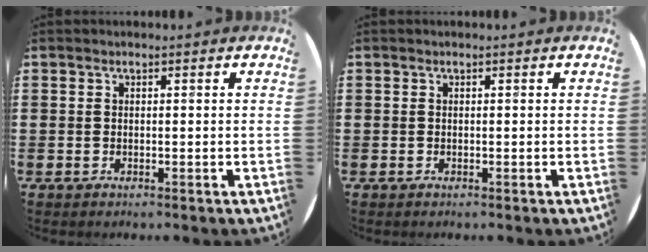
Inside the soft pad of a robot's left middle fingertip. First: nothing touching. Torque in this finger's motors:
{"motor_torque": [0.82, -0.85, 0.05, 0.02]}